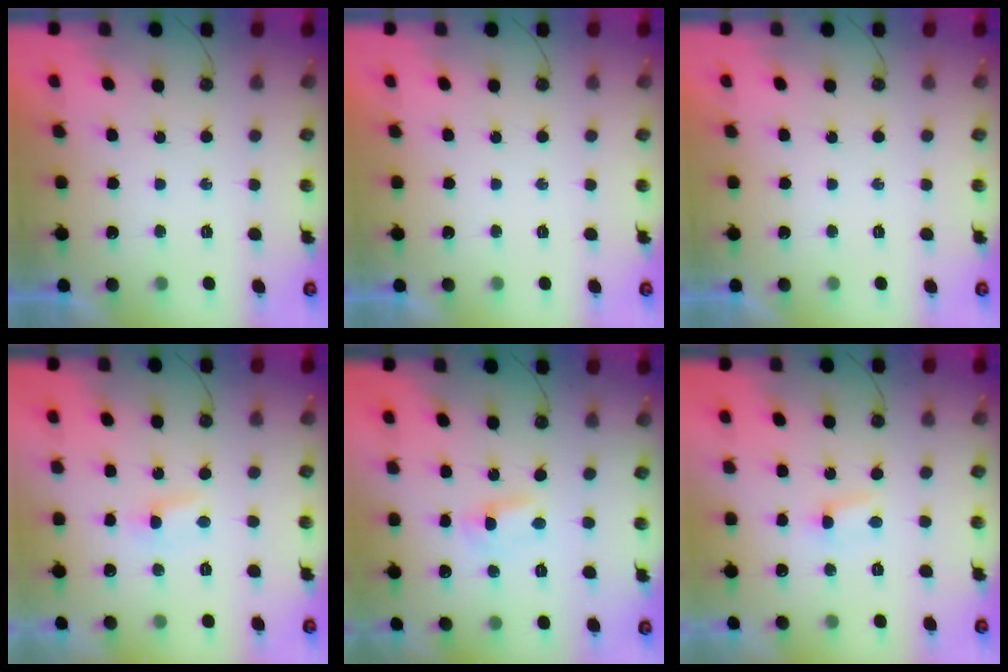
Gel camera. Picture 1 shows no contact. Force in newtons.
{"total": 0.0}
{"total": 0.0}
{"total": 3.4, "press": 3.3, "slide": 0.4}
{"total": 1.6, "press": 1.6, "slide": 0.2}
{"total": 2.8, "press": 2.8, "slide": 0.3}